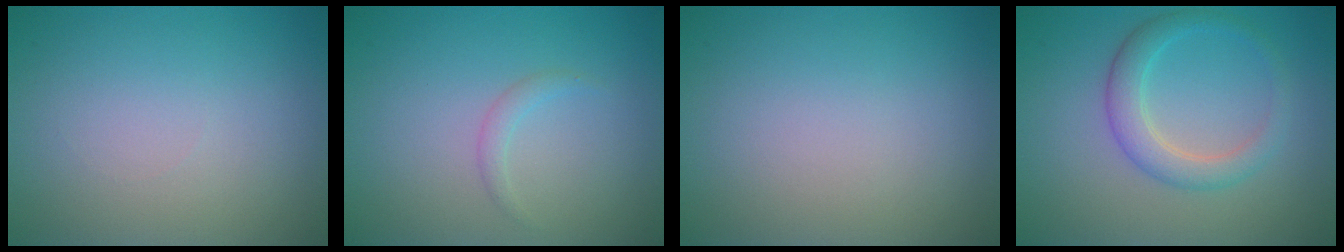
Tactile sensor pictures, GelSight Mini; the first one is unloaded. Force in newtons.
{"total": 0.9, "press": 0.9, "slide": 0.1}
{"total": 0.0}
{"total": 3.0, "press": 3.0, "slide": 0.1}